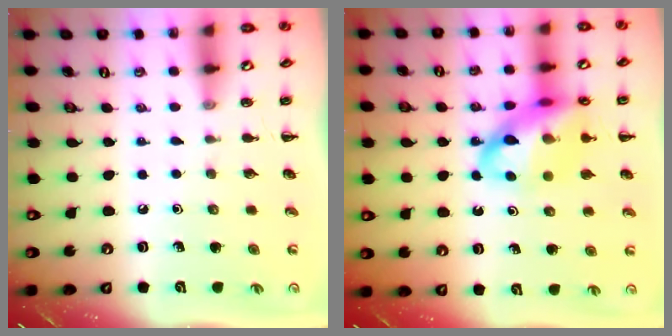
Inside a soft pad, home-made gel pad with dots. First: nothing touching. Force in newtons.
{"total": 17.7, "press": 17.3, "slide": 3.4}